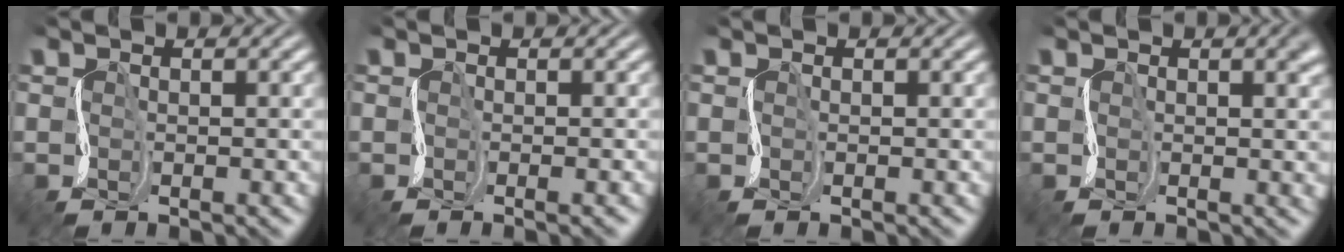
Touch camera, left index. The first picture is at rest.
{"total": 0.6, "force": [-0.2, -0.1, 0.6], "torque": [-0.004, -0.002, -0.004]}
{"total": 0.0}
{"total": 3.2, "force": [0.7, 1.3, 2.9], "torque": [-0.024, 0.001, 0.008]}